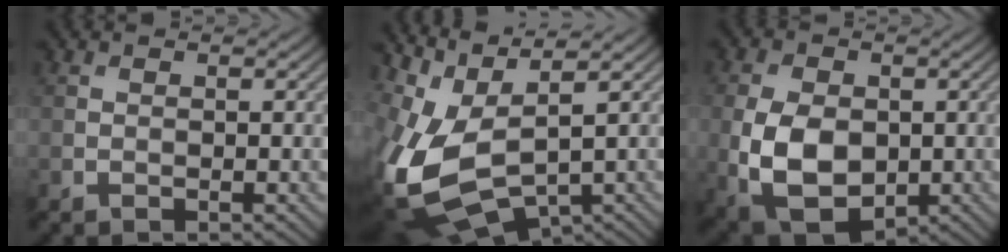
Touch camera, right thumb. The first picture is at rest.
{"total": 13.0, "force": [0.5, 6.1, 11.4], "torque": [-0.298, -0.023, 0.044]}
{"total": 12.1, "force": [-1.8, 8.1, 8.7], "torque": [-0.206, -0.022, -0.032]}